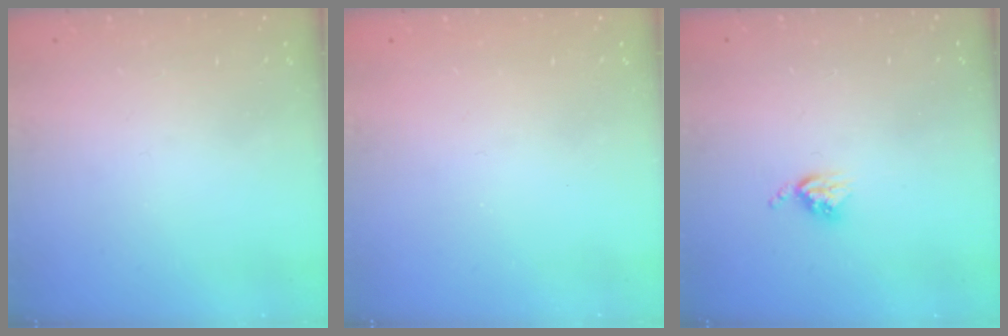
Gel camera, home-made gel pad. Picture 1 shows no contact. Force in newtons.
{"total": 0.0}
{"total": 4.3, "press": 4.2, "slide": 0.5}